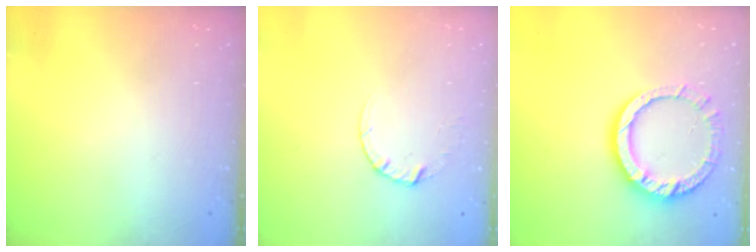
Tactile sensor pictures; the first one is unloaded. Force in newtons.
{"total": 2.7, "press": 2.7, "slide": 0.2}
{"total": 12.3, "press": 12.2, "slide": 1.3}